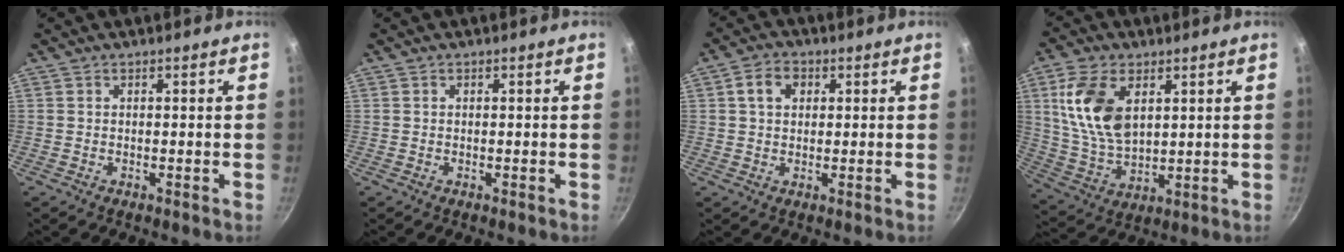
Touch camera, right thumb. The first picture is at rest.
{"total": 0.0}
{"total": 4.9, "force": [1.3, 3.8, 2.9], "torque": [-0.036, 0.007, 0.016]}
{"total": 14.1, "force": [4.4, 8.3, 10.6], "torque": [-0.191, -0.020, 0.095]}